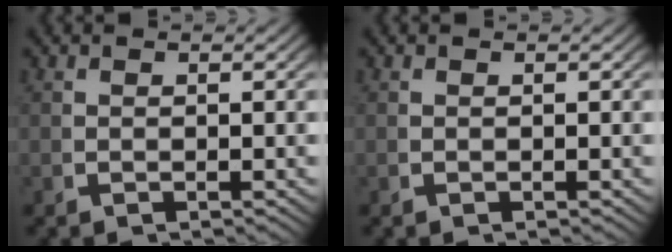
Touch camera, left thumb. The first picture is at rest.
{"total": 0.0}